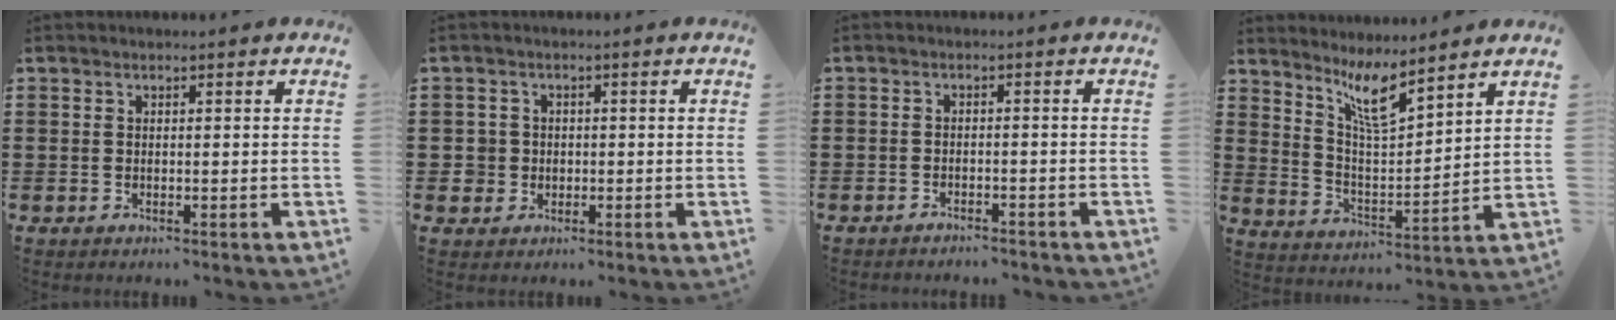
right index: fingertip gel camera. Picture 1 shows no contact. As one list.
[{"total": 2.6, "force": [-0.5, 2.6, 0.4], "torque": [-0.020, 0.006, -0.013]}, {"total": 1.7, "force": [-1.6, 0.3, -0.2], "torque": [-0.004, 0.005, -0.036]}, {"total": 7.3, "force": [5.5, 1.4, 4.6], "torque": [-0.098, -0.022, 0.097]}]